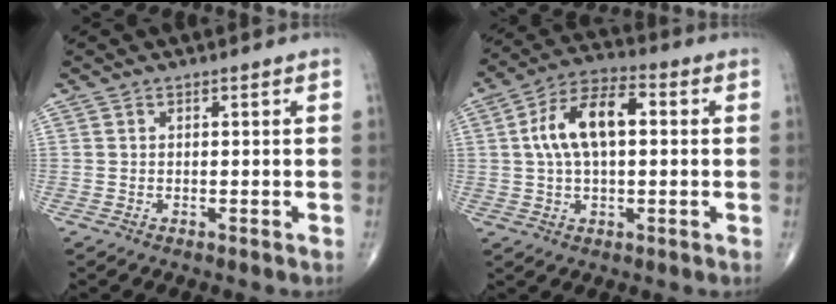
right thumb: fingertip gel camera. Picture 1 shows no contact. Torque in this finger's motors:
{"motor_torque": [0.23, 0.23, 0.13, -0.10, 0.14]}